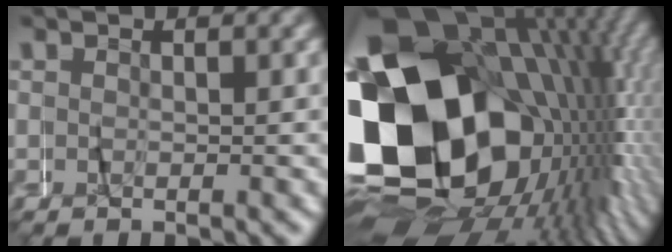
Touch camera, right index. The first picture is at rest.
{"total": 34.3, "force": [-2.1, 22.4, 25.9], "torque": [-0.398, -0.027, -0.028]}